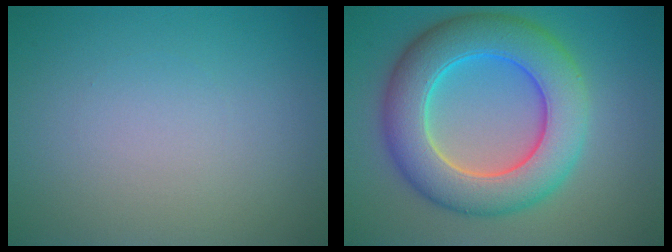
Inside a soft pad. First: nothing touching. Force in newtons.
{"total": 9.4, "press": 9.4, "slide": 0.4}